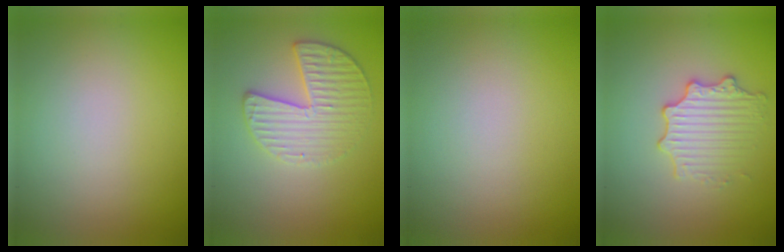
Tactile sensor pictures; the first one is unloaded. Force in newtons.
{"total": 3.3, "press": 3.3, "slide": 0.6}
{"total": 0.0}
{"total": 2.9, "press": 2.8, "slide": 0.7}